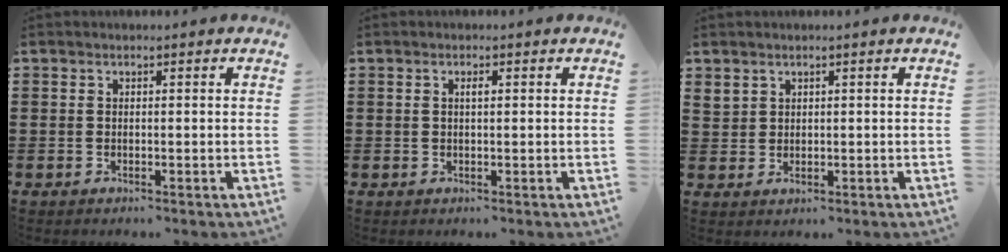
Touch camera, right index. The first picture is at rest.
{"total": 1.1, "force": [0.3, 0.3, 1.0], "torque": [-0.021, 0.002, 0.005]}
{"total": 2.1, "force": [1.7, 1.4, 0.1], "torque": [-0.008, 0.005, 0.033]}